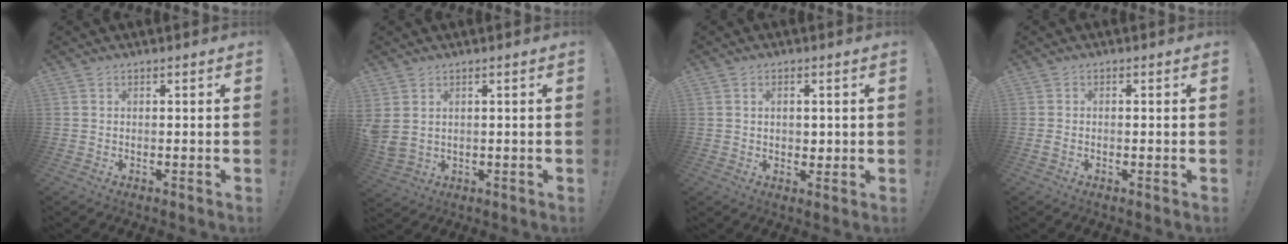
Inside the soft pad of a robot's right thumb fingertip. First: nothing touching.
{"total": 4.1, "force": [1.7, 2.3, 2.9], "torque": [-0.071, -0.006, 0.035]}
{"total": 3.2, "force": [0.8, 2.4, 1.9], "torque": [-0.019, -0.002, 0.010]}
{"total": 1.3, "force": [-0.6, 0.6, 1.0], "torque": [-0.018, 0.006, -0.009]}